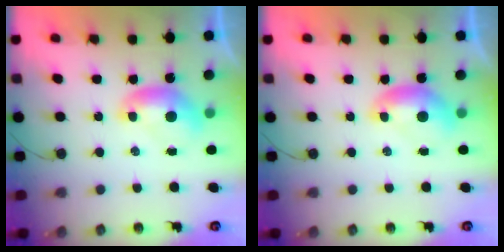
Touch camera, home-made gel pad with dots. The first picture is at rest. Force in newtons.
{"total": 0.0}